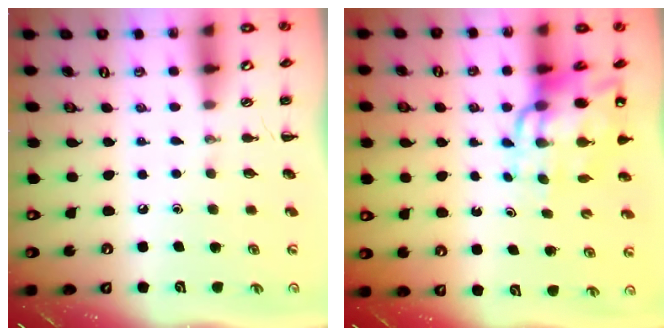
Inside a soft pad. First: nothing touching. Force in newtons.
{"total": 13.4, "press": 12.8, "slide": 4.1}